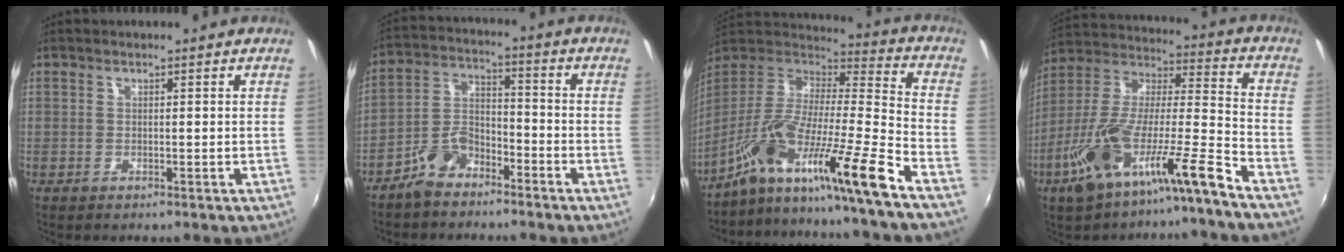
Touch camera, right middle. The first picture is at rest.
{"total": 7.5, "force": [-5.5, 3.7, 3.4], "torque": [-0.079, 0.022, -0.105]}
{"total": 21.2, "force": [-14.3, -0.8, 15.6], "torque": [-0.254, -0.048, -0.264]}
{"total": 17.1, "force": [-11.2, 1.6, 12.8], "torque": [-0.226, -0.011, -0.208]}